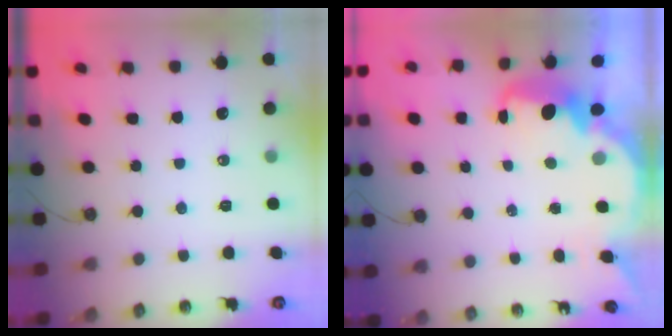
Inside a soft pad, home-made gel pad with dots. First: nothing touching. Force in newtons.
{"total": 6.4, "press": 6.4, "slide": 0.2}